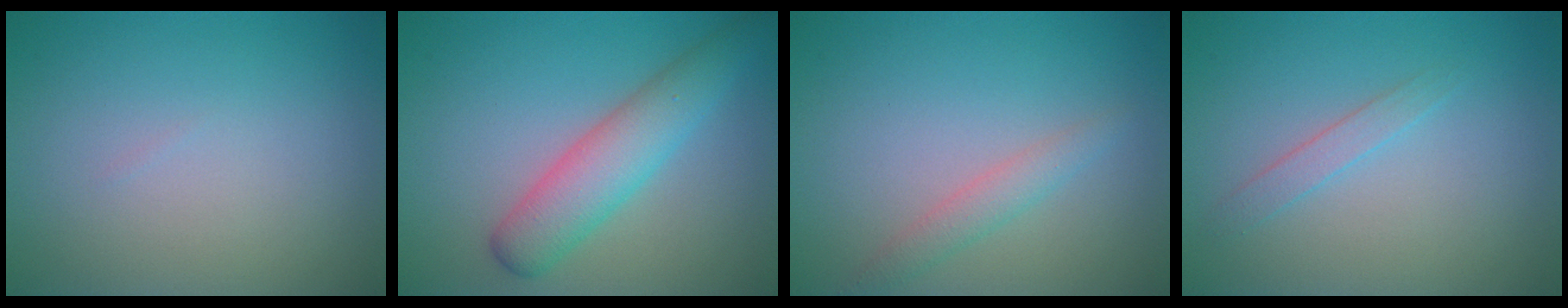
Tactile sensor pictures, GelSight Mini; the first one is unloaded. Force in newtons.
{"total": 4.7, "press": 4.7, "slide": 0.1}
{"total": 1.7, "press": 1.7, "slide": 0.0}
{"total": 1.2, "press": 1.2, "slide": 0.0}